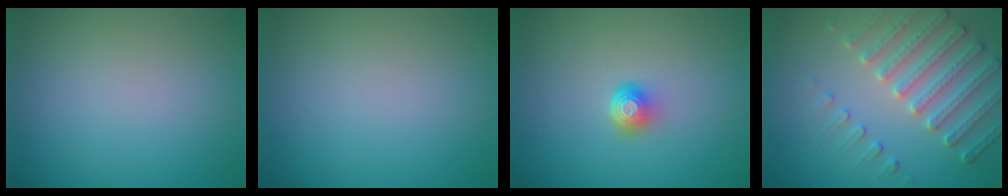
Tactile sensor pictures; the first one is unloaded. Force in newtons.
{"total": 0.0}
{"total": 2.1, "press": 1.4, "slide": 1.6}
{"total": 5.0, "press": 4.5, "slide": 2.0}